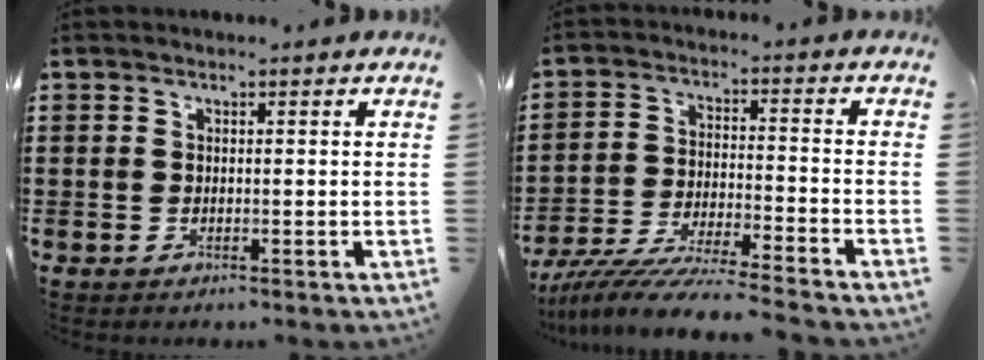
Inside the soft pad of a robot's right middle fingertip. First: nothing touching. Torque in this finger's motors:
{"motor_torque": [0.50, -0.06, 0.80, 0.21]}